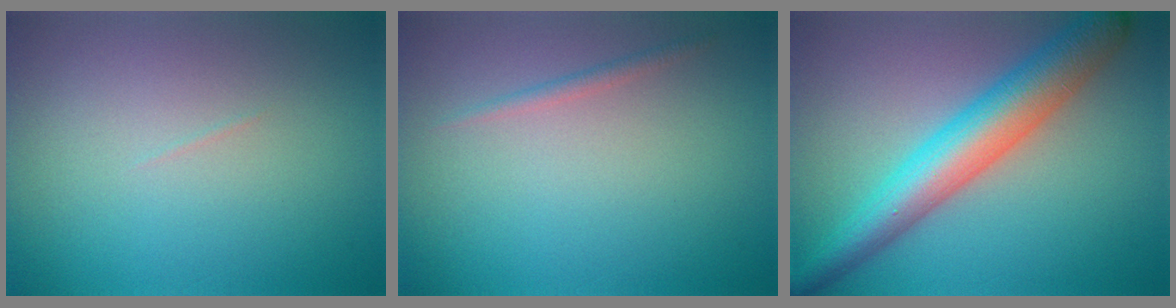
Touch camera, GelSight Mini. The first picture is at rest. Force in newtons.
{"total": 0.9, "press": 0.9, "slide": 0.1}
{"total": 7.2, "press": 7.2, "slide": 0.1}